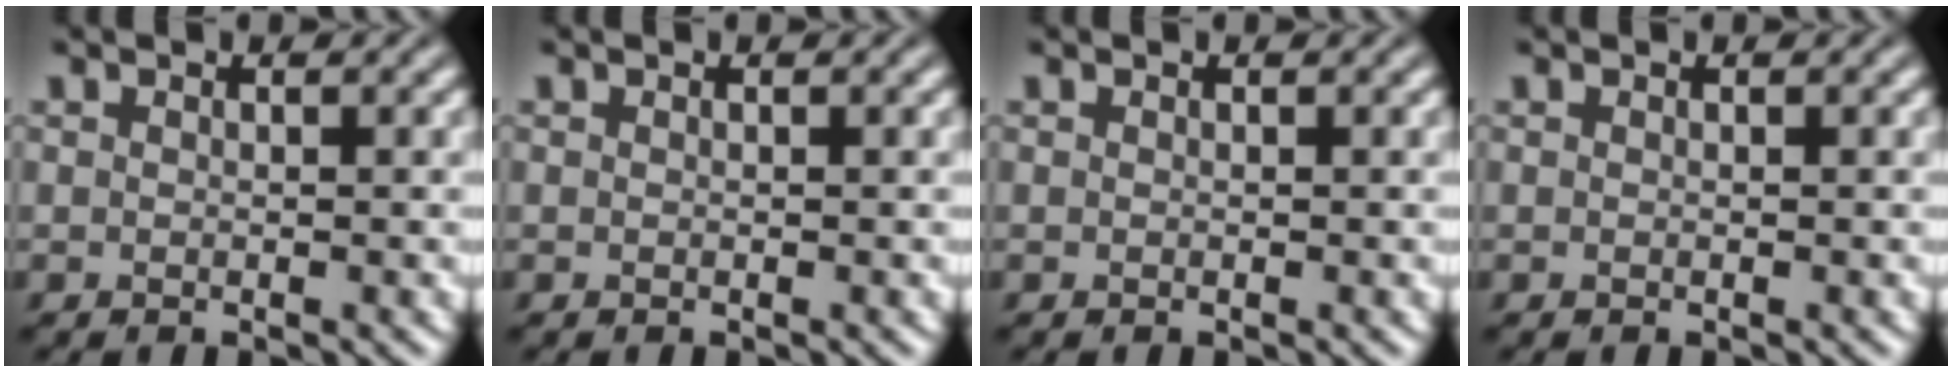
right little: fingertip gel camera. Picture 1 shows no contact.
{"total": 0.0}
{"total": 0.0}
{"total": 0.0}